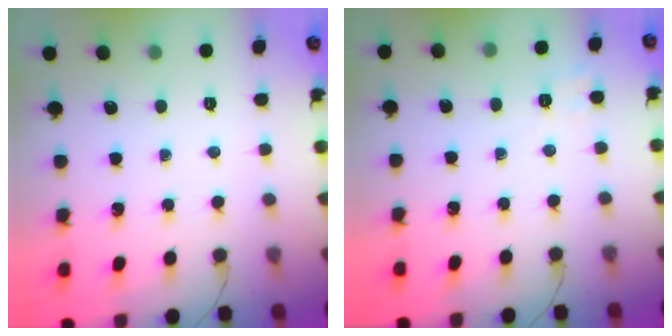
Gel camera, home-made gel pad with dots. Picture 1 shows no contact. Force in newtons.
{"total": 3.0, "press": 2.3, "slide": 1.9}